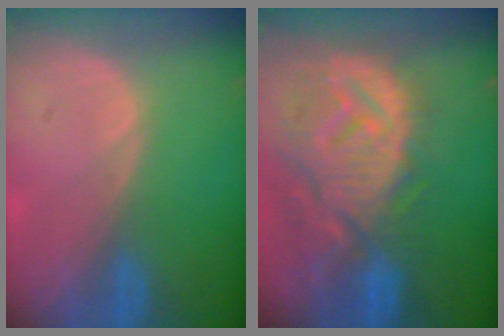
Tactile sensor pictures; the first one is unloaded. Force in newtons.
{"total": 13.0, "press": 11.4, "slide": 6.3}